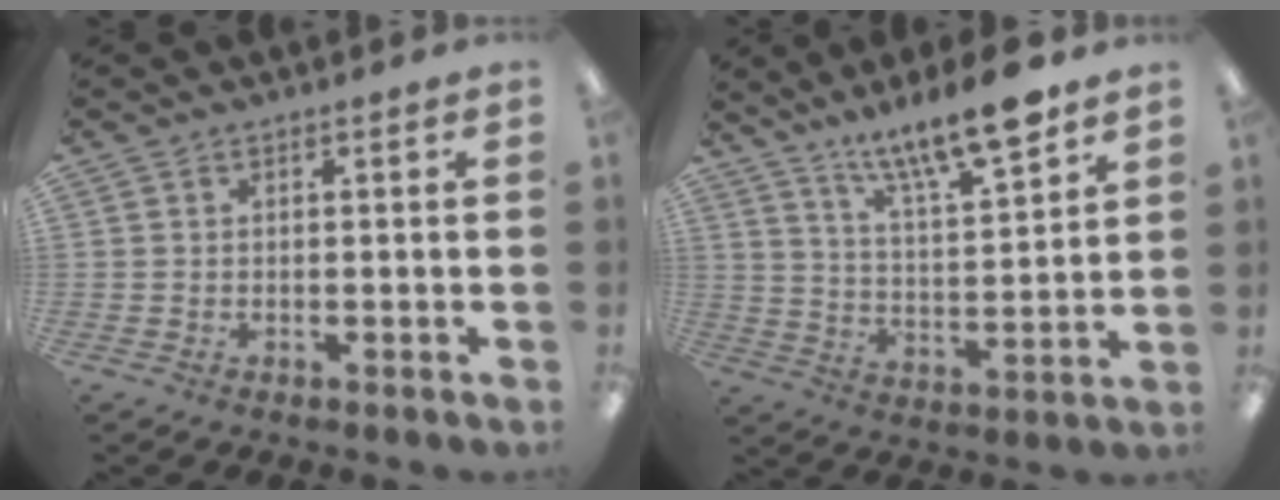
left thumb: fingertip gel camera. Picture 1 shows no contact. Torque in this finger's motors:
{"motor_torque": [0.40, 0.14, 1.15, -1.02, 0.16]}